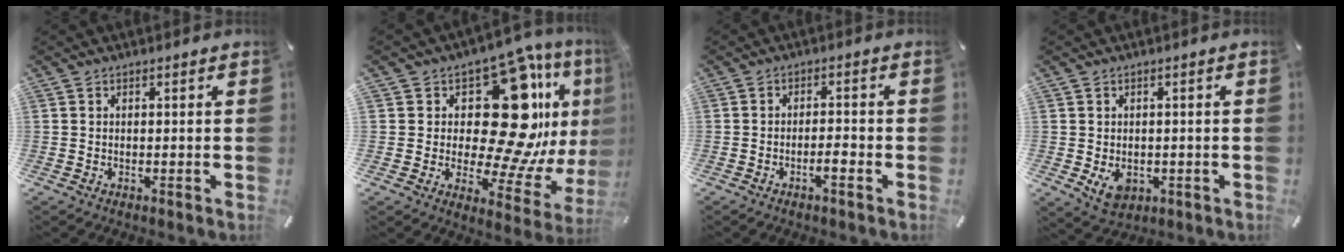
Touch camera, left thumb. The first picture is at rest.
{"total": 23.4, "force": [8.2, 12.7, 17.8], "torque": [-0.248, -0.087, 0.143]}
{"total": 2.9, "force": [-1.5, 0.8, 2.4], "torque": [-0.039, 0.005, -0.027]}
{"total": 5.1, "force": [-1.3, 3.9, 3.0], "torque": [-0.051, -0.003, -0.025]}